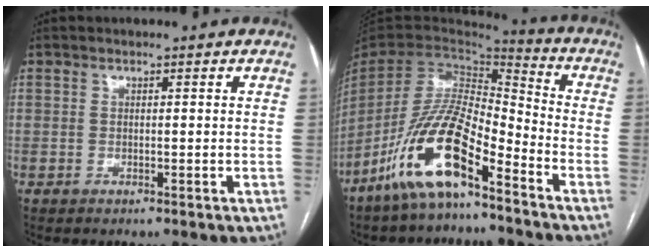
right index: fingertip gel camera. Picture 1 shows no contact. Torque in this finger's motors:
{"motor_torque": [-0.11, -0.12, 0.14, -0.12]}